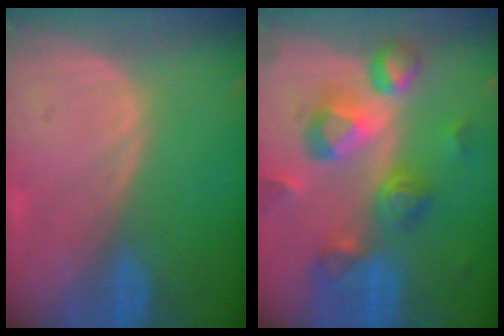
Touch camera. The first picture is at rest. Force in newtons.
{"total": 10.5, "press": 9.4, "slide": 4.7}